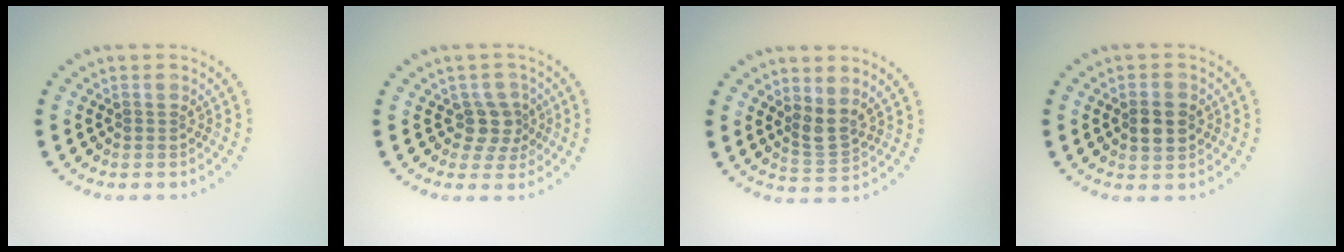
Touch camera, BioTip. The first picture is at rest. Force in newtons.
{"total": 2.7, "press": 2.1, "slide": 1.7}
{"total": 2.3, "press": 1.8, "slide": 1.3}
{"total": 3.3, "press": 3.3, "slide": 0.1}